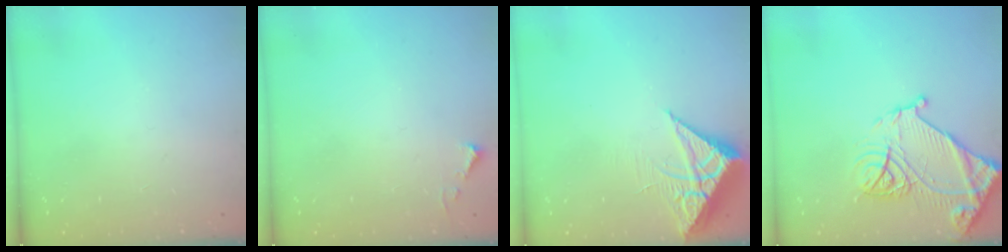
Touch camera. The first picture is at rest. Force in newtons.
{"total": 3.7, "press": 3.6, "slide": 0.5}
{"total": 7.7, "press": 7.7, "slide": 0.5}
{"total": 16.4, "press": 16.3, "slide": 1.6}